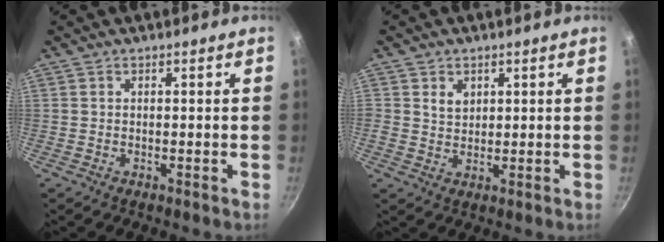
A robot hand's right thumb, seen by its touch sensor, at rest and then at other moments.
{"total": 3.2, "force": [1.2, 2.6, 1.5], "torque": [-0.014, -0.005, 0.022]}